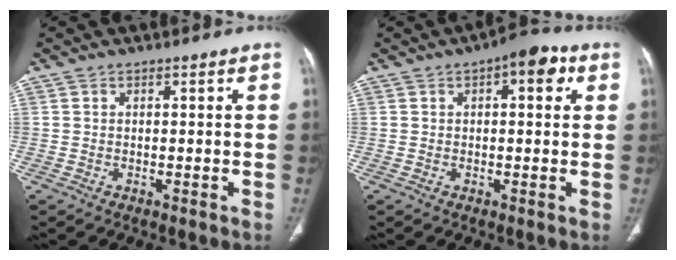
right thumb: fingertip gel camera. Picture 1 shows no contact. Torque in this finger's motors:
{"motor_torque": [0.56, 0.59, 0.13, -0.15, 0.00]}